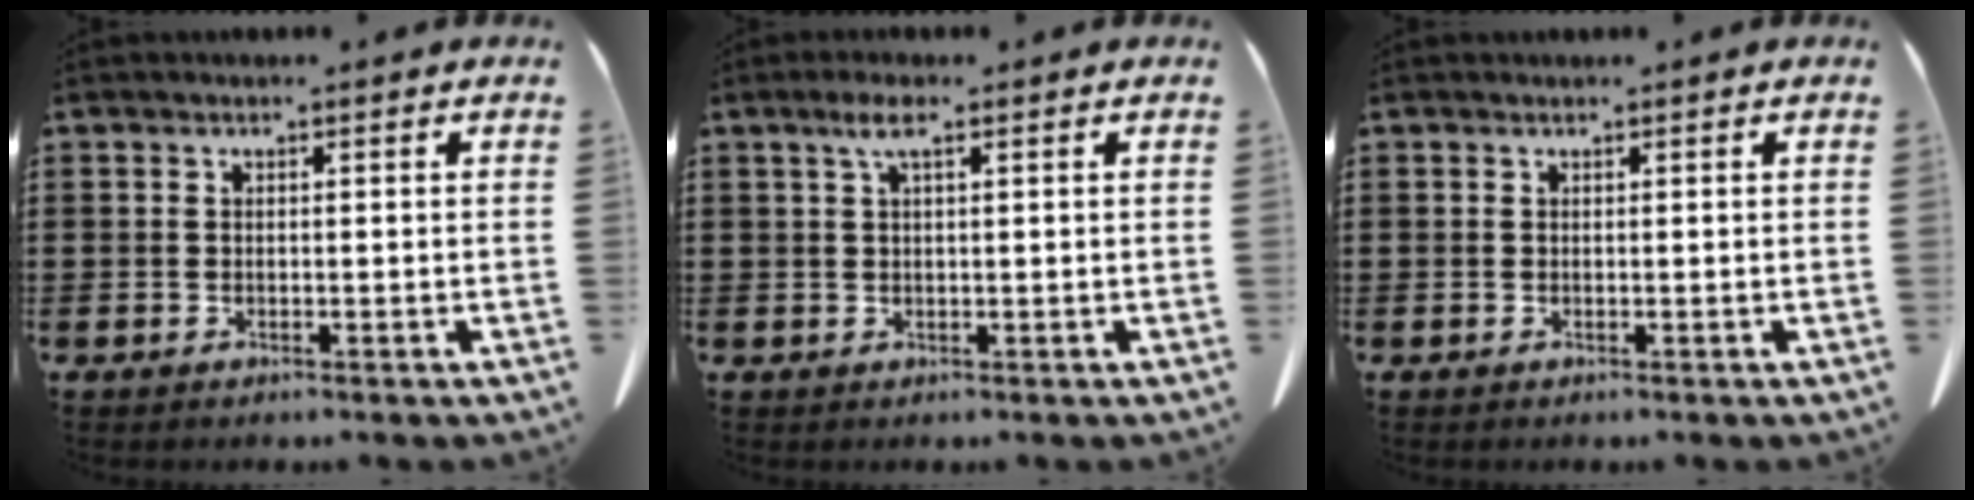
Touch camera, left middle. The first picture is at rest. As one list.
[{"total": 2.6, "force": [1.1, 0.6, 2.3], "torque": [-0.049, 0.006, 0.018]}, {"total": 0.0}]